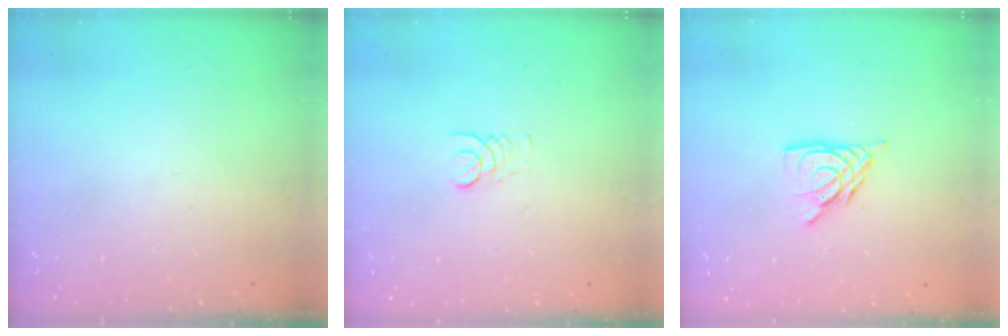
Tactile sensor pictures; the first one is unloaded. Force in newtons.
{"total": 3.4, "press": 3.4, "slide": 0.3}
{"total": 9.0, "press": 8.9, "slide": 1.2}